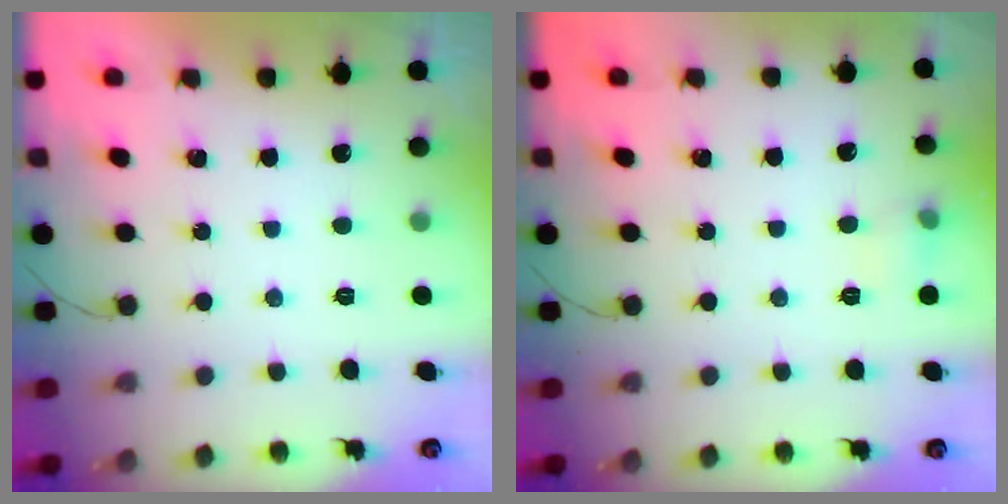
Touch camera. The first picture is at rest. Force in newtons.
{"total": 4.8, "press": 4.6, "slide": 1.4}